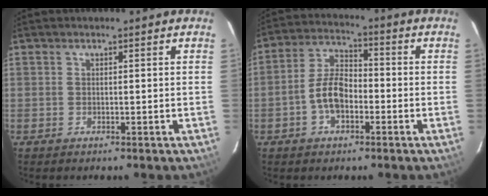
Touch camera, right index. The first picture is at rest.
{"total": 8.0, "force": [-2.7, 4.5, 6.0], "torque": [-0.124, 0.018, -0.047]}